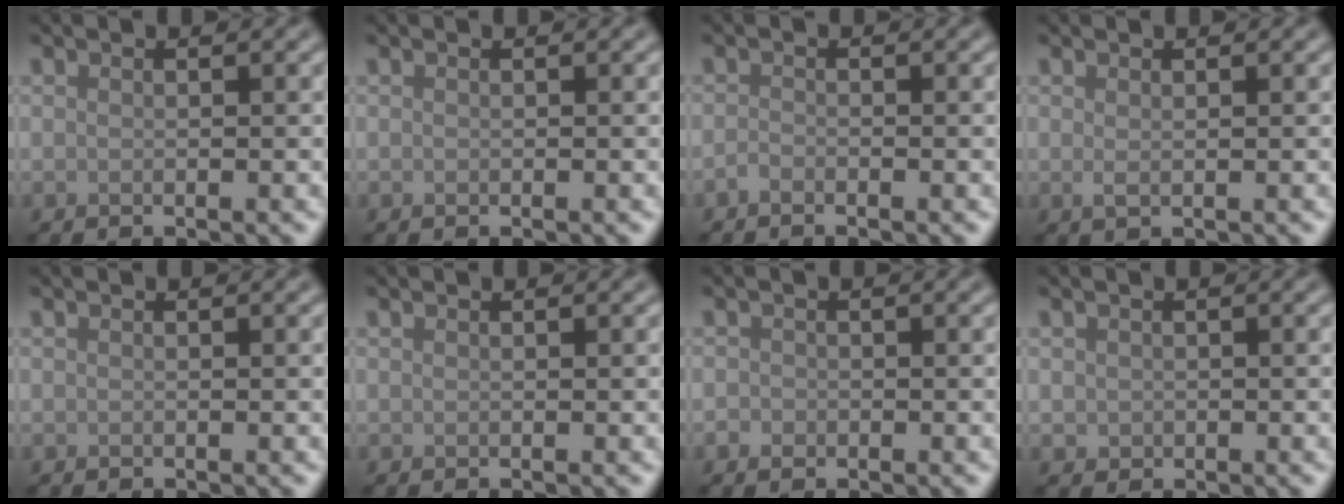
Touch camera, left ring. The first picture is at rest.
{"total": 0.0}
{"total": 0.7, "force": [-0.6, 0.2, 0.3], "torque": [-0.003, -0.002, -0.015]}
{"total": 0.7, "force": [0.2, 0.3, 0.6], "torque": [-0.012, -0.001, 0.003]}
{"total": 0.0}
{"total": 0.0}
{"total": 0.9, "force": [-0.4, 0.8, 0.1], "torque": [0.003, -0.003, -0.009]}
{"total": 0.9, "force": [0.0, 0.9, 0.2], "torque": [0.002, -0.005, -0.002]}